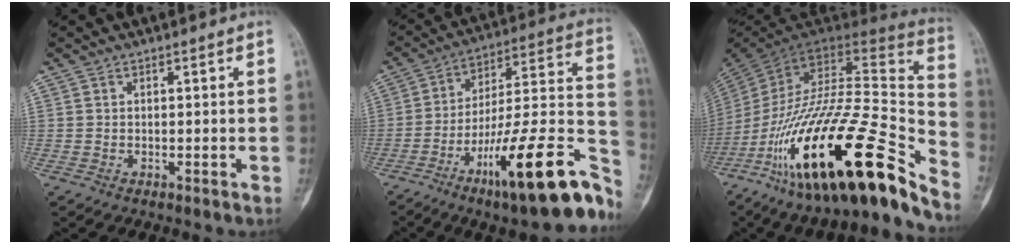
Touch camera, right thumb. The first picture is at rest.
{"total": 28.3, "force": [-13.9, 7.2, 23.6], "torque": [-0.282, 0.078, -0.208]}
{"total": 34.9, "force": [-21.2, 9.2, 26.2], "torque": [-0.397, 0.066, -0.352]}